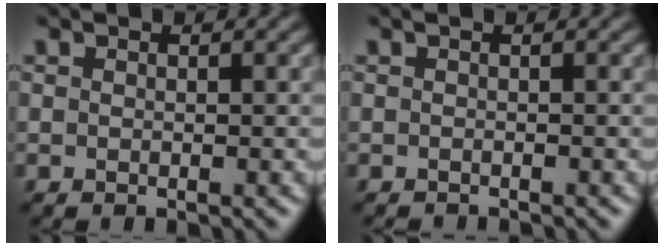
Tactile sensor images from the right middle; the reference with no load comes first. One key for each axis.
{"total": 0.9, "fx": -0.9, "fy": 0.0, "fz": 0.1, "tx": -0.002, "ty": -0.008, "tz": -0.015}